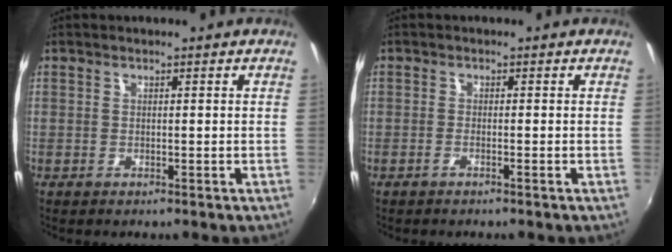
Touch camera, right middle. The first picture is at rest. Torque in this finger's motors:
{"motor_torque": [-0.47, 0.07, -0.01, -0.01]}